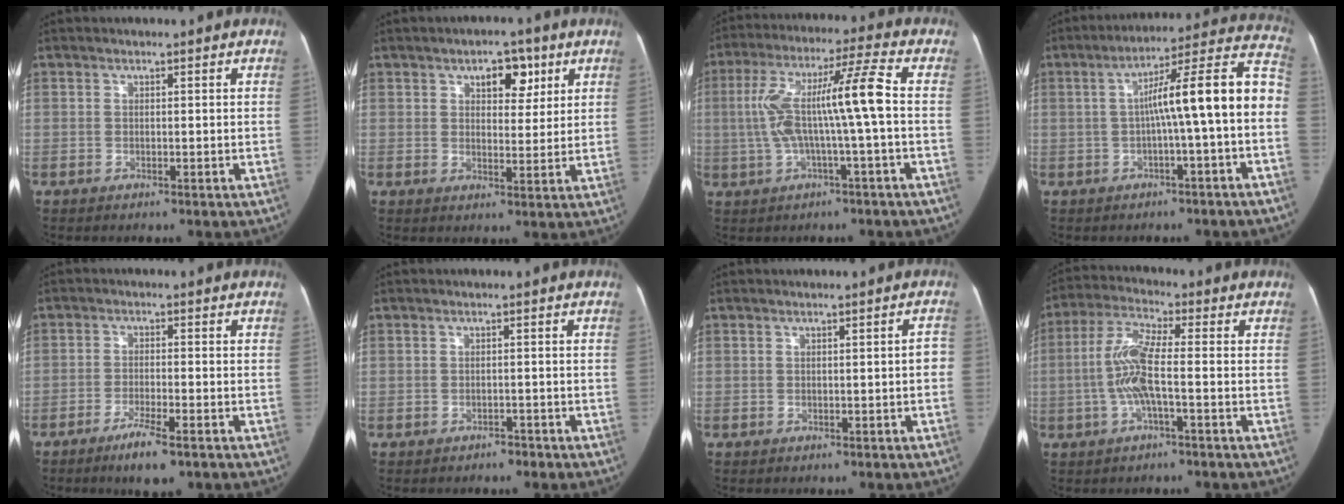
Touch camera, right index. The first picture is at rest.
{"total": 5.7, "force": [3.0, 3.0, 3.8], "torque": [-0.048, 0.010, 0.042]}
{"total": 11.6, "force": [-0.4, -0.2, 11.6], "torque": [-0.226, 0.031, -0.009]}
{"total": 13.7, "force": [-1.3, -0.2, 13.6], "torque": [-0.194, 0.046, -0.023]}
{"total": 5.7, "force": [-3.7, 0.6, 4.3], "torque": [-0.083, -0.012, -0.061]}
{"total": 1.6, "force": [-1.2, 1.1, 0.0], "torque": [-0.004, 0.006, -0.017]}
{"total": 1.9, "force": [-0.4, 0.4, 1.8], "torque": [-0.015, 0.007, -0.003]}
{"total": 8.3, "force": [-1.3, 1.0, 8.1], "torque": [-0.178, 0.012, -0.033]}